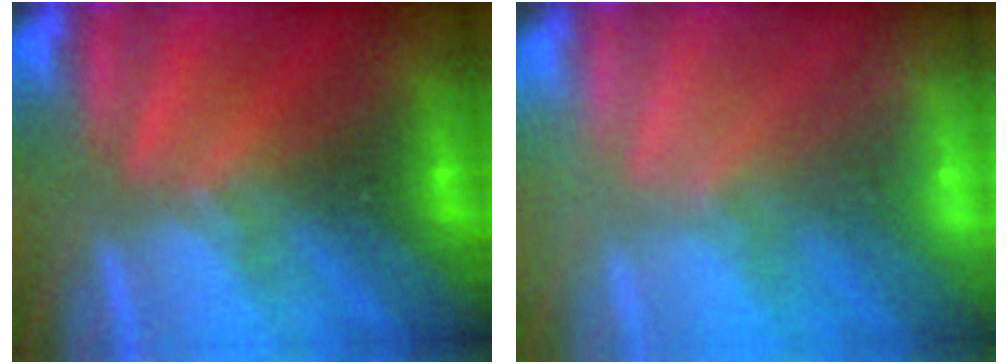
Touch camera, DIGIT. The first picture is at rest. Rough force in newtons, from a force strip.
{"total": 2.4}